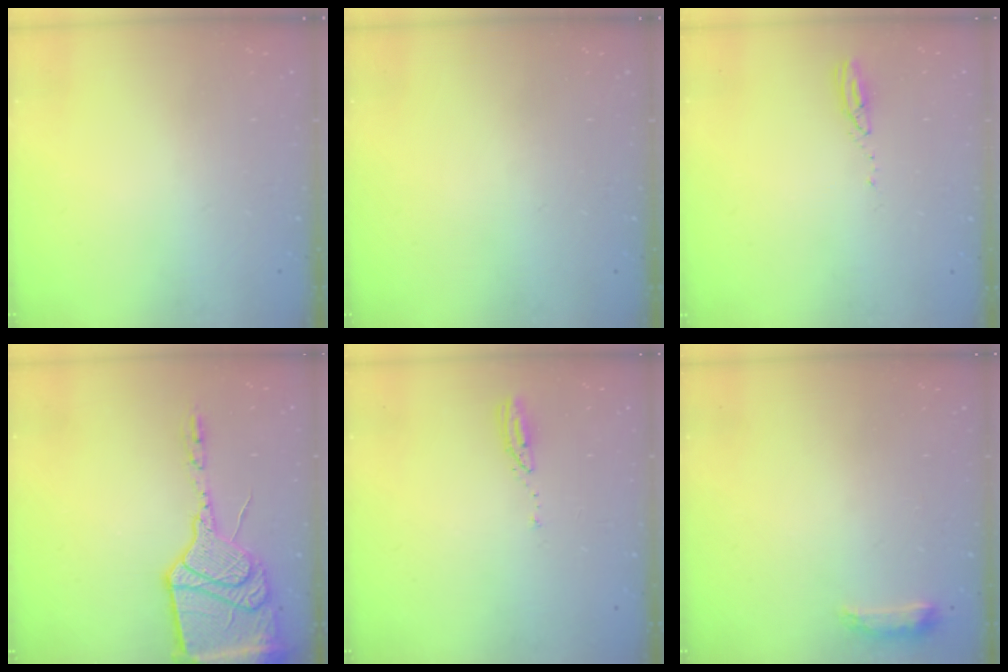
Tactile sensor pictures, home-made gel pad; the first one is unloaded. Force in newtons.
{"total": 0.0}
{"total": 3.1, "press": 3.1, "slide": 0.3}
{"total": 24.1, "press": 21.5, "slide": 10.8}
{"total": 3.0, "press": 2.9, "slide": 0.3}
{"total": 6.5, "press": 6.4, "slide": 1.0}